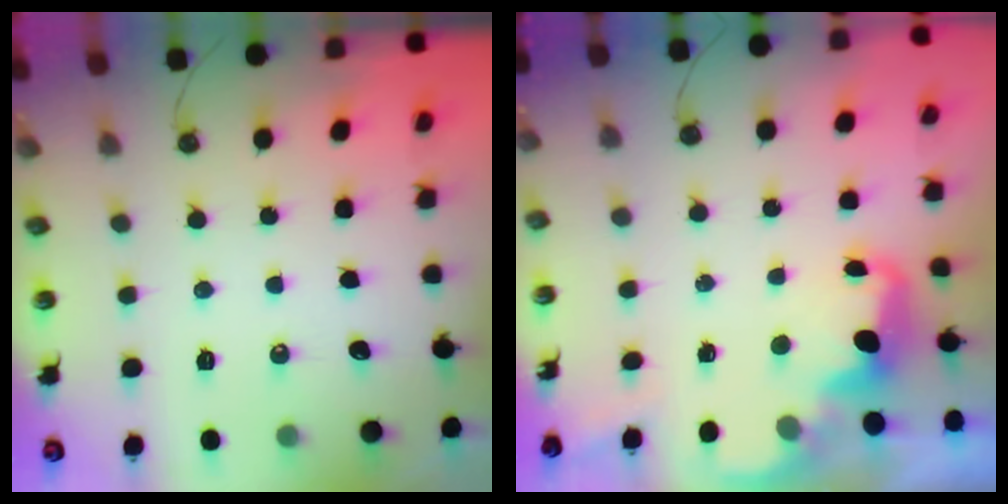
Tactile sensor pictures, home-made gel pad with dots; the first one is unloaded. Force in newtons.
{"total": 2.7, "press": 2.6, "slide": 0.7}